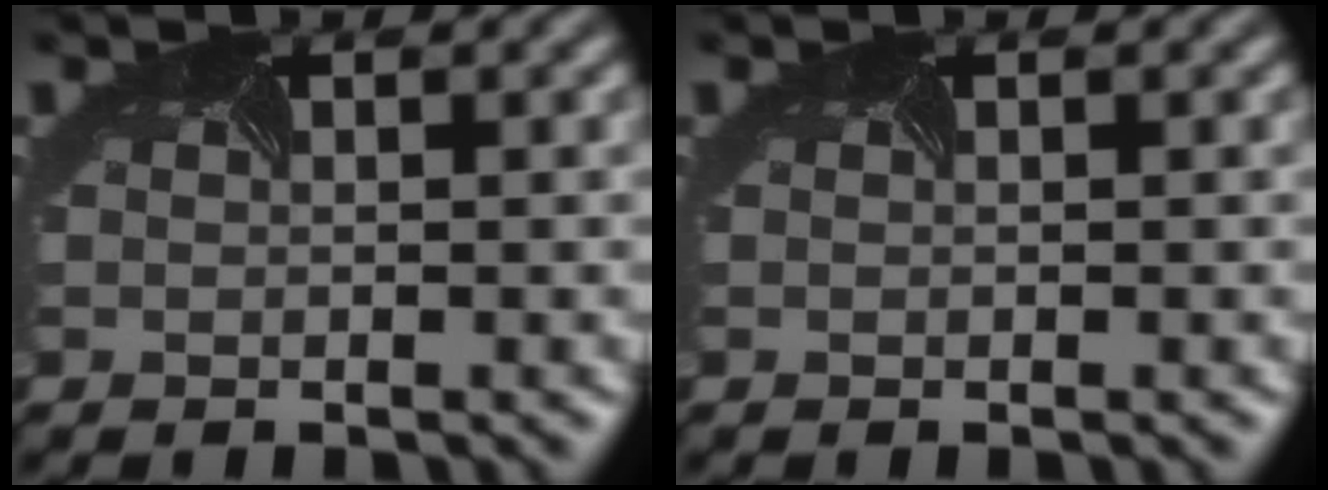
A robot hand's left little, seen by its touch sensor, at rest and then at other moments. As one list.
[{"total": 0.0}]